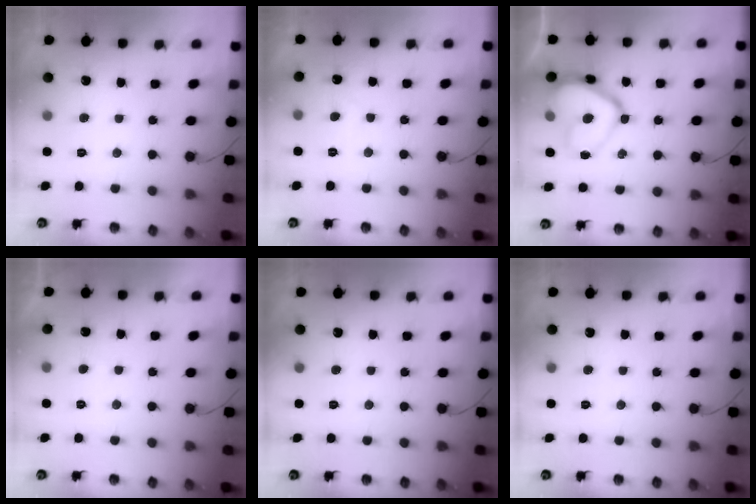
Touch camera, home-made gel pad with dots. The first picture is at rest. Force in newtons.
{"total": 3.5, "press": 3.4, "slide": 0.4}
{"total": 13.8, "press": 13.7, "slide": 1.5}
{"total": 1.0, "press": 0.8, "slide": 0.7}
{"total": 0.0}
{"total": 0.0}